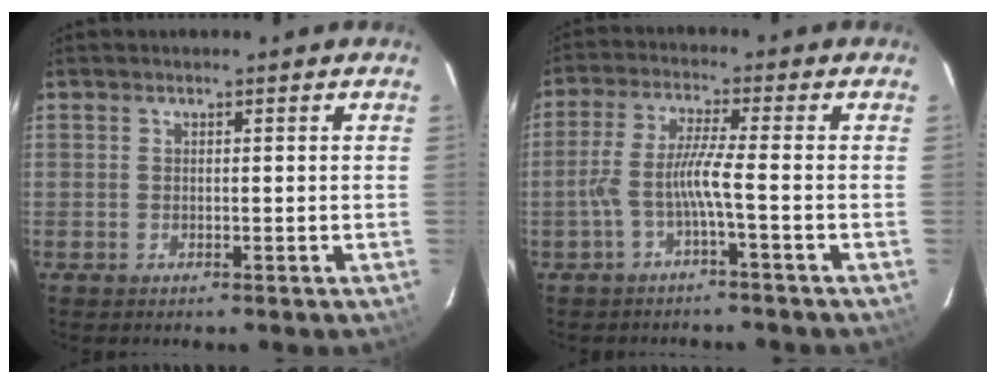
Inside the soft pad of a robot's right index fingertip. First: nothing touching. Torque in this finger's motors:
{"motor_torque": [1.13, -0.43, 0.69, 0.19]}